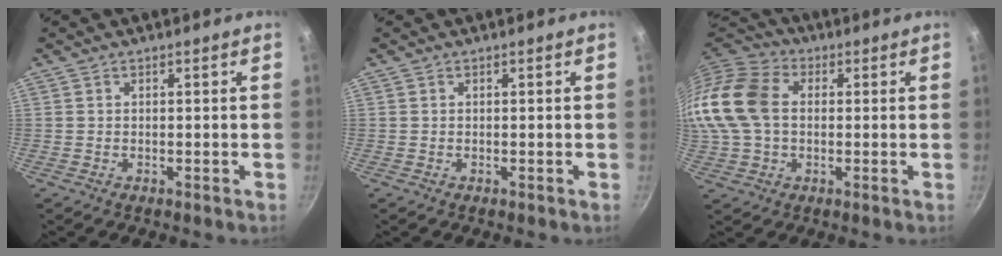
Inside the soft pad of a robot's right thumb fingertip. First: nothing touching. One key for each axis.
{"total": 0.0}
{"total": 17.3, "fx": 1.2, "fy": 12.5, "fz": 11.9, "tx": -0.238, "ty": 0.030, "tz": 0.009}